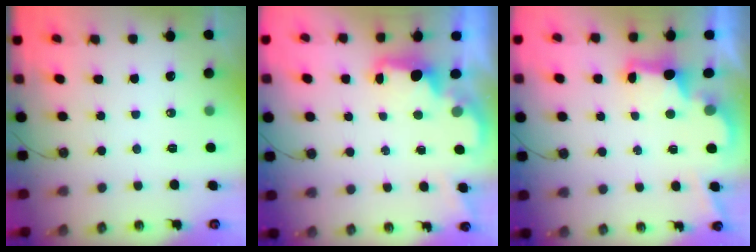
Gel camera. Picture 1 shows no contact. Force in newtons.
{"total": 2.0, "press": 1.9, "slide": 0.7}
{"total": 2.9, "press": 2.7, "slide": 0.9}